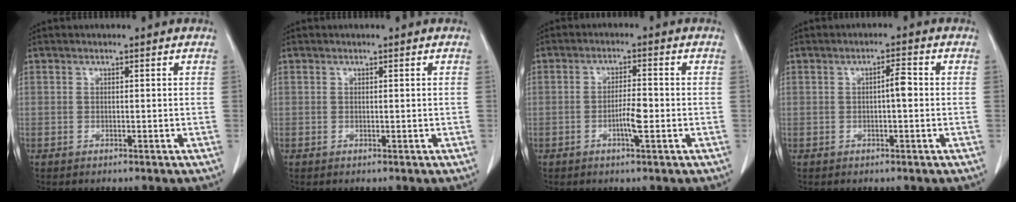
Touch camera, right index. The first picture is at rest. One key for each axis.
{"total": 0.0}
{"total": 3.7, "fx": -1.2, "fy": 0.4, "fz": 3.5, "tx": -0.062, "ty": 0.000, "tz": -0.021}
{"total": 2.3, "fx": -0.1, "fy": 0.4, "fz": 2.3, "tx": -0.036, "ty": 0.005, "tz": -0.004}